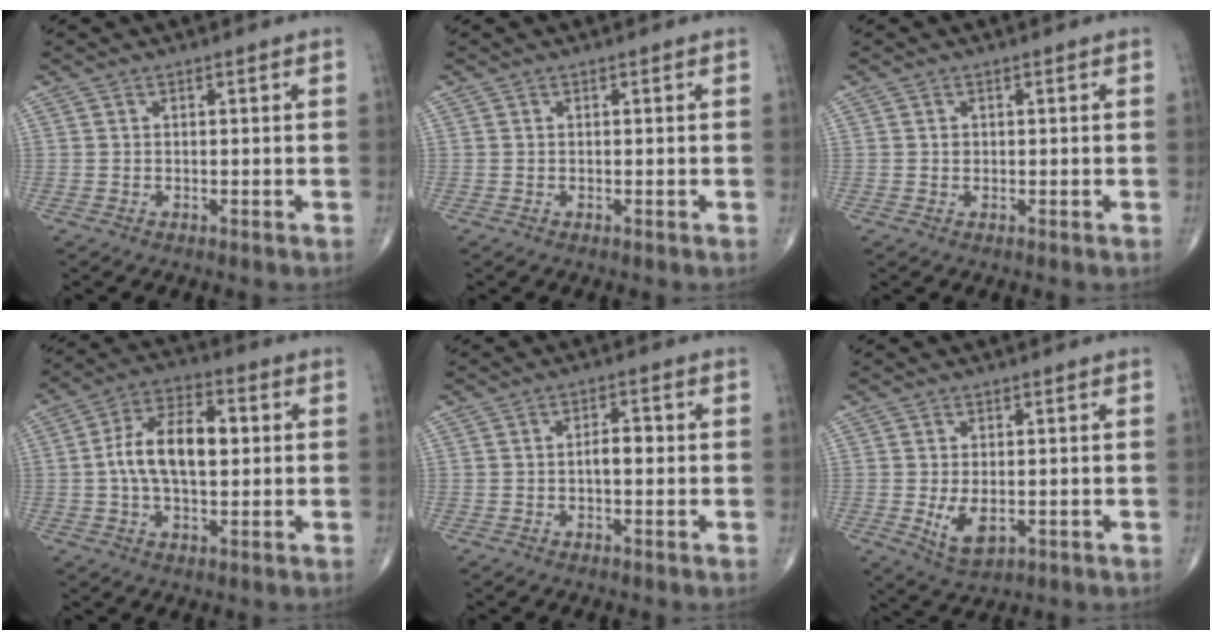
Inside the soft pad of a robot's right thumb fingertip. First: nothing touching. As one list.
[{"total": 0.0}, {"total": 0.7, "force": [0.1, 0.6, 0.3], "torque": [-0.002, 0.001, 0.002]}, {"total": 12.7, "force": [0.8, 6.8, 10.7], "torque": [-0.186, 0.021, 0.007]}, {"total": 3.1, "force": [-0.3, 1.5, 2.6], "torque": [-0.037, 0.008, -0.009]}, {"total": 5.6, "force": [-0.9, 3.1, 4.6], "torque": [-0.080, -0.014, -0.005]}]